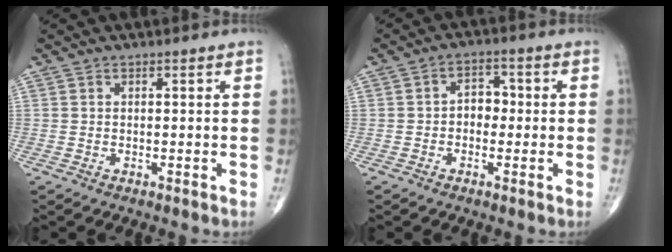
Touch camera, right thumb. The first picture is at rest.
{"total": 4.1, "force": [-0.4, 3.1, 2.8], "torque": [-0.023, 0.018, -0.015]}